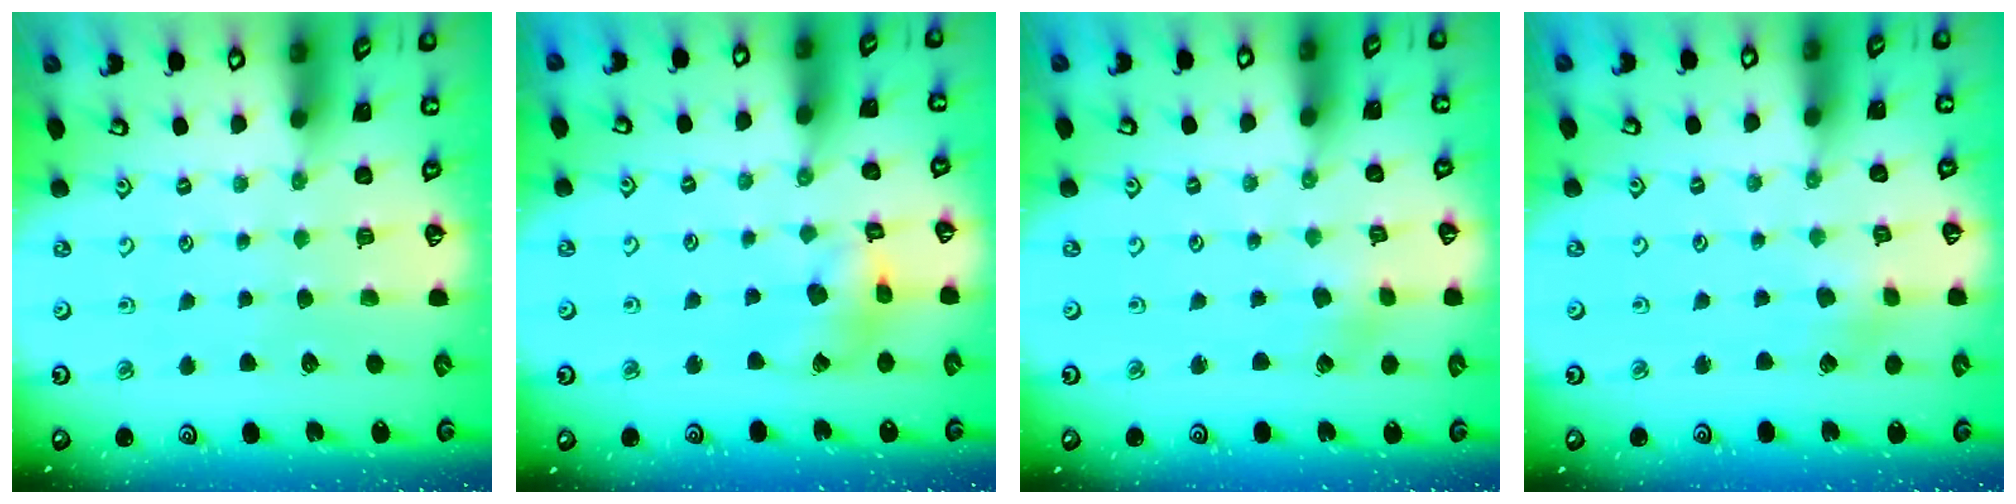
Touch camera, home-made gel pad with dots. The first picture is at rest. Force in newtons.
{"total": 7.9, "press": 7.8, "slide": 0.9}
{"total": 1.4, "press": 1.4, "slide": 0.2}
{"total": 2.5, "press": 2.5, "slide": 0.3}